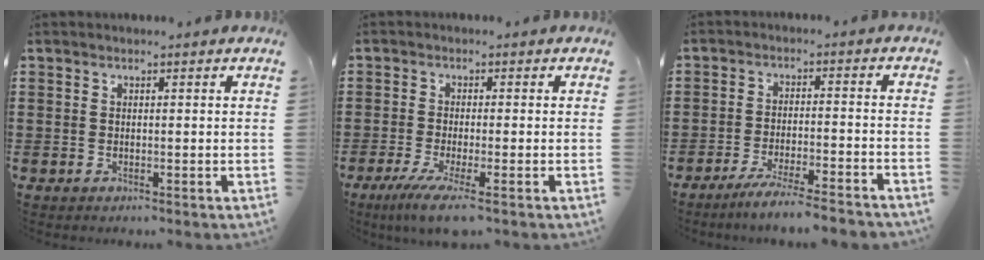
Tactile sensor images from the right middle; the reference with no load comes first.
{"total": 4.5, "force": [-2.5, 0.0, 3.7], "torque": [-0.076, -0.020, -0.042]}
{"total": 5.1, "force": [-4.6, -0.4, 2.2], "torque": [-0.049, -0.016, -0.089]}